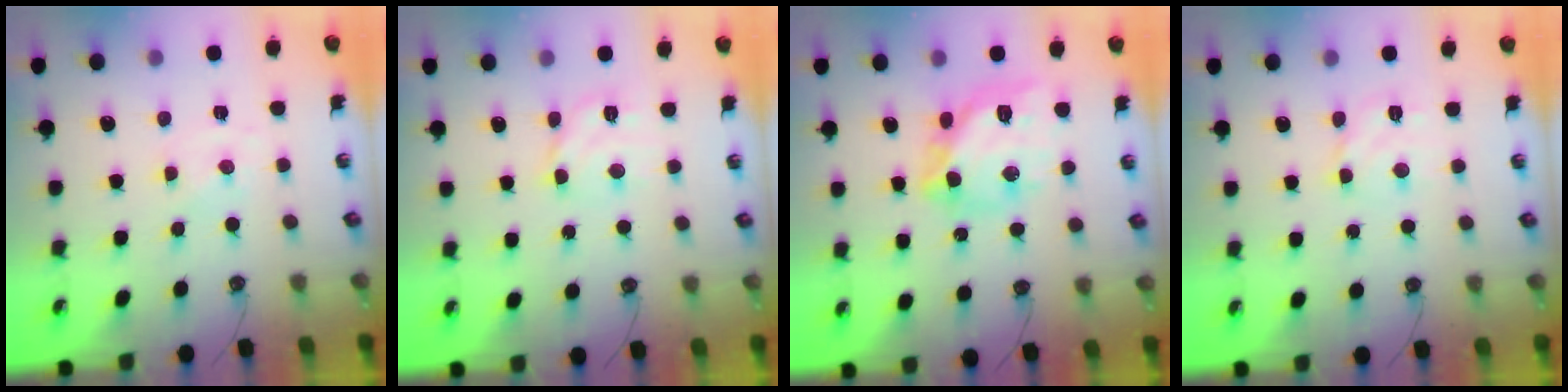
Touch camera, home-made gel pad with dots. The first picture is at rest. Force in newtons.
{"total": 10.0, "press": 10.0, "slide": 1.1}
{"total": 17.7, "press": 17.6, "slide": 1.7}
{"total": 5.8, "press": 5.8, "slide": 0.3}